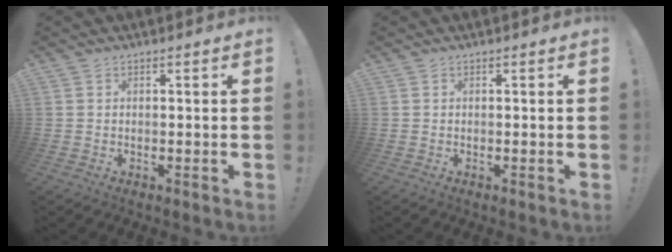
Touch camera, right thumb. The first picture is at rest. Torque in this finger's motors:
{"motor_torque": [-0.11, -0.10, 0.00, 0.00, 0.00]}